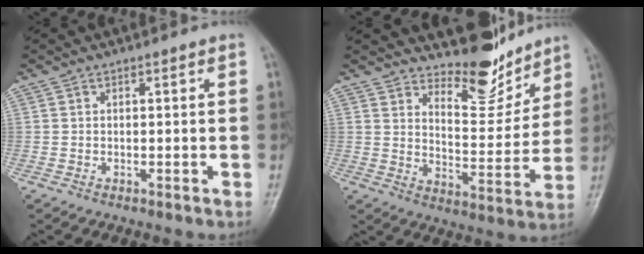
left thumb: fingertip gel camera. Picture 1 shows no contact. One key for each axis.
{"total": 10.3, "fx": 9.2, "fy": 3.5, "fz": 3.1, "tx": -0.009, "ty": -0.076, "tz": 0.153}